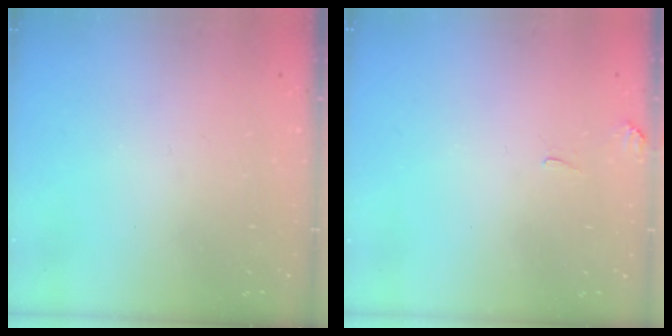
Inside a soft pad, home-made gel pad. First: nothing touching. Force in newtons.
{"total": 2.0, "press": 2.0, "slide": 0.3}